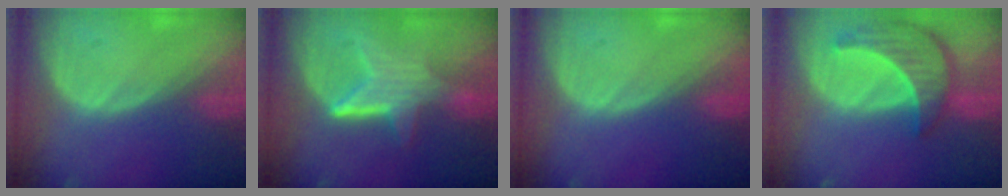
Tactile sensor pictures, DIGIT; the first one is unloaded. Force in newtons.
{"total": 6.7, "press": 6.1, "slide": 2.8}
{"total": 0.0}
{"total": 8.7, "press": 8.0, "slide": 3.6}